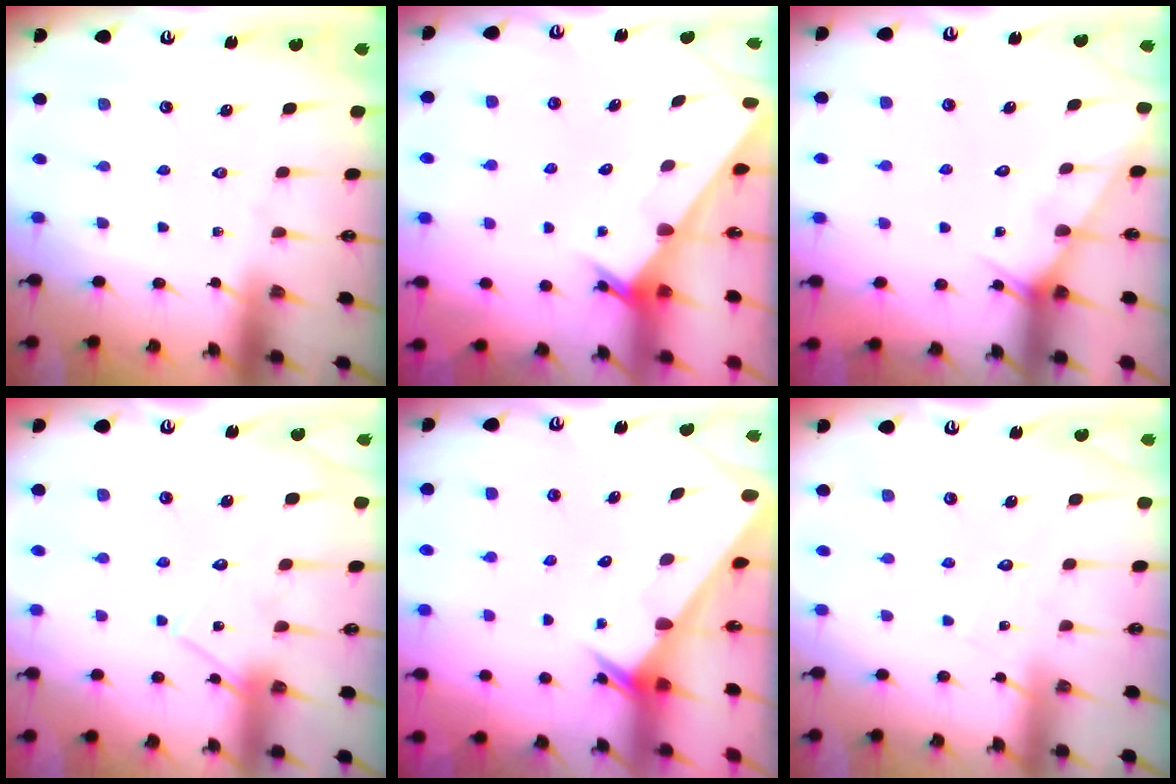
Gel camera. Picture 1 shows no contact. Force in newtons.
{"total": 2.4, "press": 2.4, "slide": 0.1}
{"total": 7.2, "press": 7.2, "slide": 0.6}
{"total": 12.7, "press": 12.7, "slide": 0.9}
{"total": 2.4, "press": 2.4, "slide": 0.0}
{"total": 6.8, "press": 6.8, "slide": 0.4}